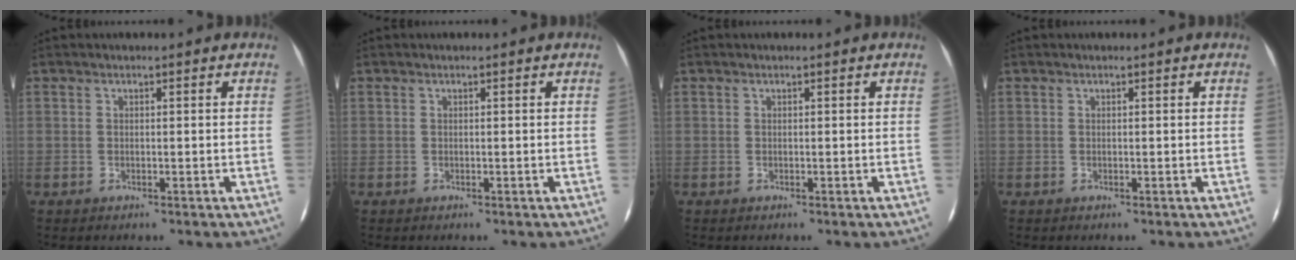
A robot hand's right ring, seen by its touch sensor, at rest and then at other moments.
{"total": 0.0}
{"total": 0.0}
{"total": 0.0}